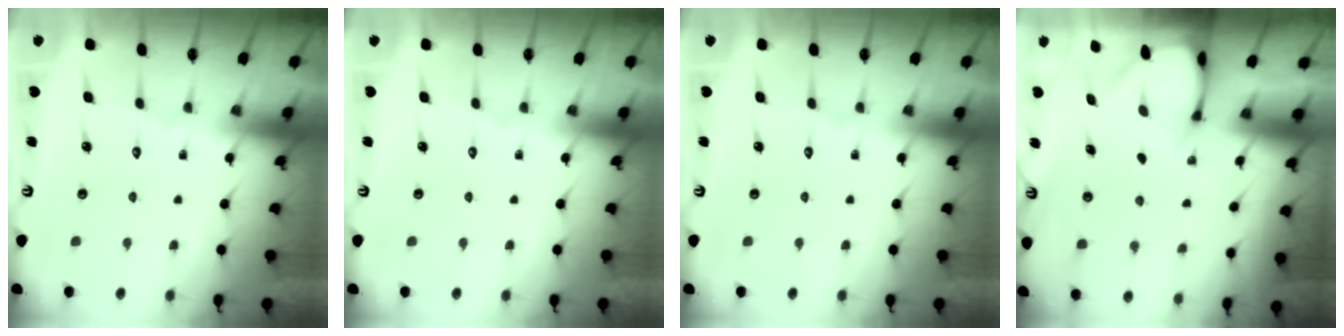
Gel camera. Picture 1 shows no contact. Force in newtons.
{"total": 0.0}
{"total": 0.0}
{"total": 2.7, "press": 2.7, "slide": 0.2}